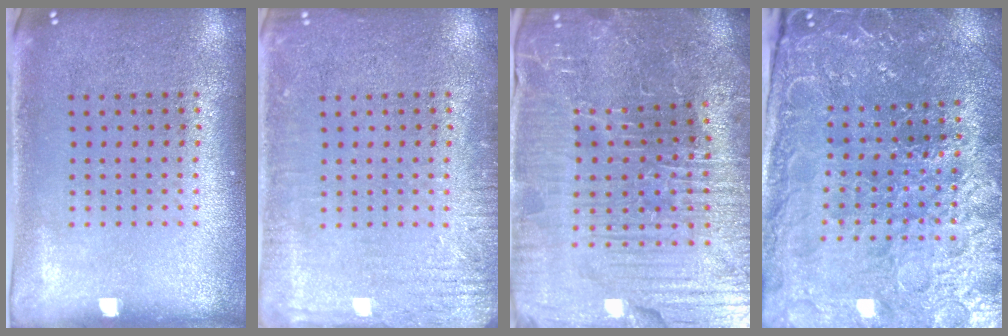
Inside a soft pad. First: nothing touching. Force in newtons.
{"total": 2.8, "press": 2.8, "slide": 0.4}
{"total": 5.9, "press": 5.5, "slide": 1.9}
{"total": 4.1, "press": 4.0, "slide": 0.8}